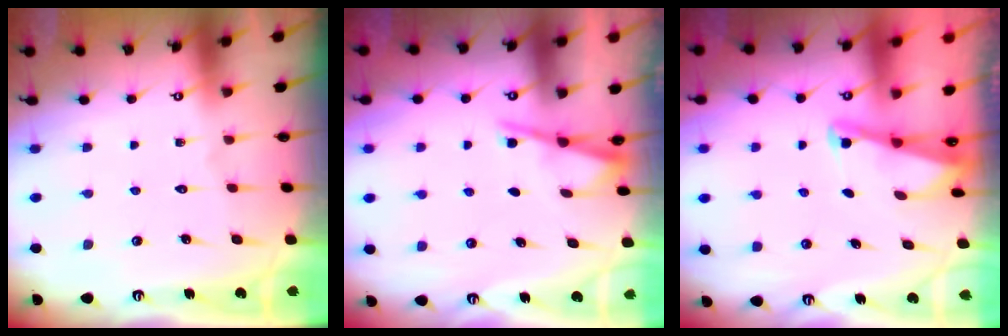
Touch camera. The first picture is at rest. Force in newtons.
{"total": 2.6, "press": 2.6, "slide": 0.2}
{"total": 2.1, "press": 2.0, "slide": 0.3}